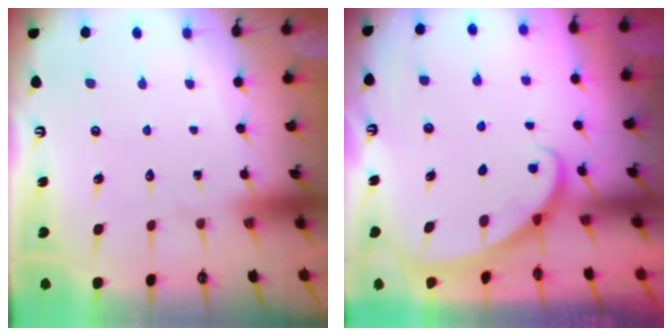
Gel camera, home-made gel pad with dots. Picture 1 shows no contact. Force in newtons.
{"total": 2.0, "press": 2.0, "slide": 0.1}